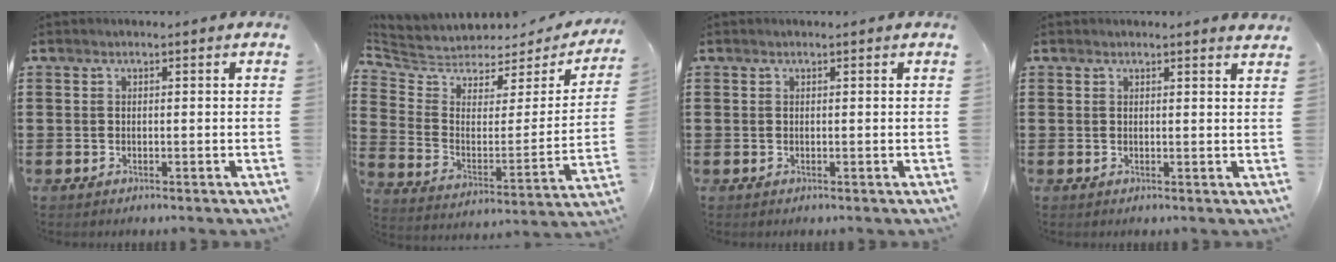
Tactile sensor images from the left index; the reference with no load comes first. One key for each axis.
{"total": 4.0, "fx": 3.5, "fy": 1.9, "fz": 0.3, "tx": -0.039, "ty": -0.036, "tz": 0.057}
{"total": 0.0}
{"total": 1.2, "fx": 1.2, "fy": -0.1, "fz": 0.4, "tx": -0.002, "ty": -0.004, "tz": 0.021}